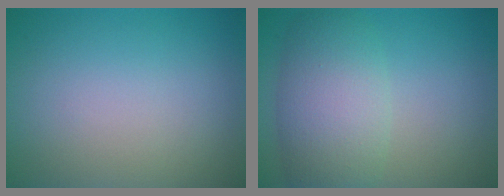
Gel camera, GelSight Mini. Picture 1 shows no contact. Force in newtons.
{"total": 4.5, "press": 4.4, "slide": 0.6}